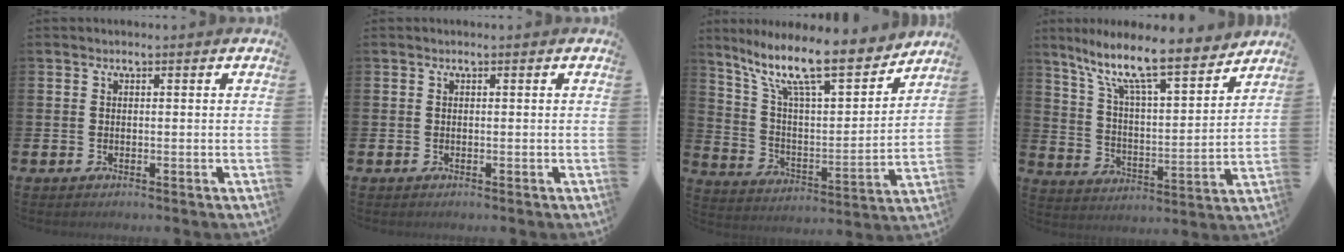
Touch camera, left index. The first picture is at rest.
{"total": 0.0}
{"total": 13.5, "force": [10.7, 3.3, 7.5], "torque": [-0.159, -0.072, 0.180]}
{"total": 11.4, "force": [9.6, 1.8, 5.9], "torque": [-0.133, -0.068, 0.157]}